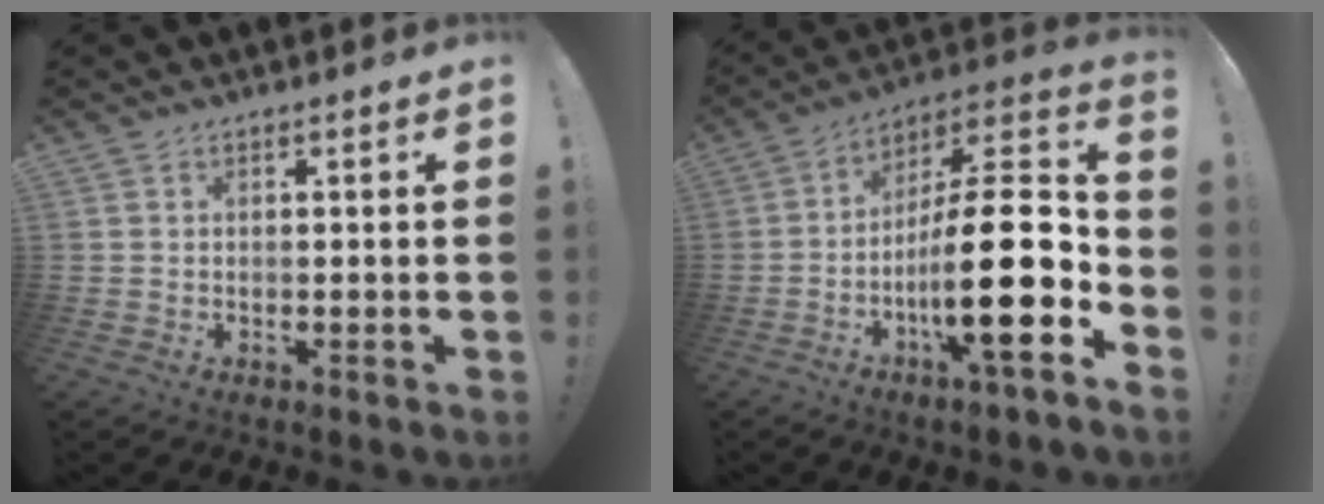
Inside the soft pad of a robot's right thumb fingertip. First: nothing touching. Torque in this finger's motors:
{"motor_torque": [2.39, 2.62, 1.44, -1.33, 0.48]}